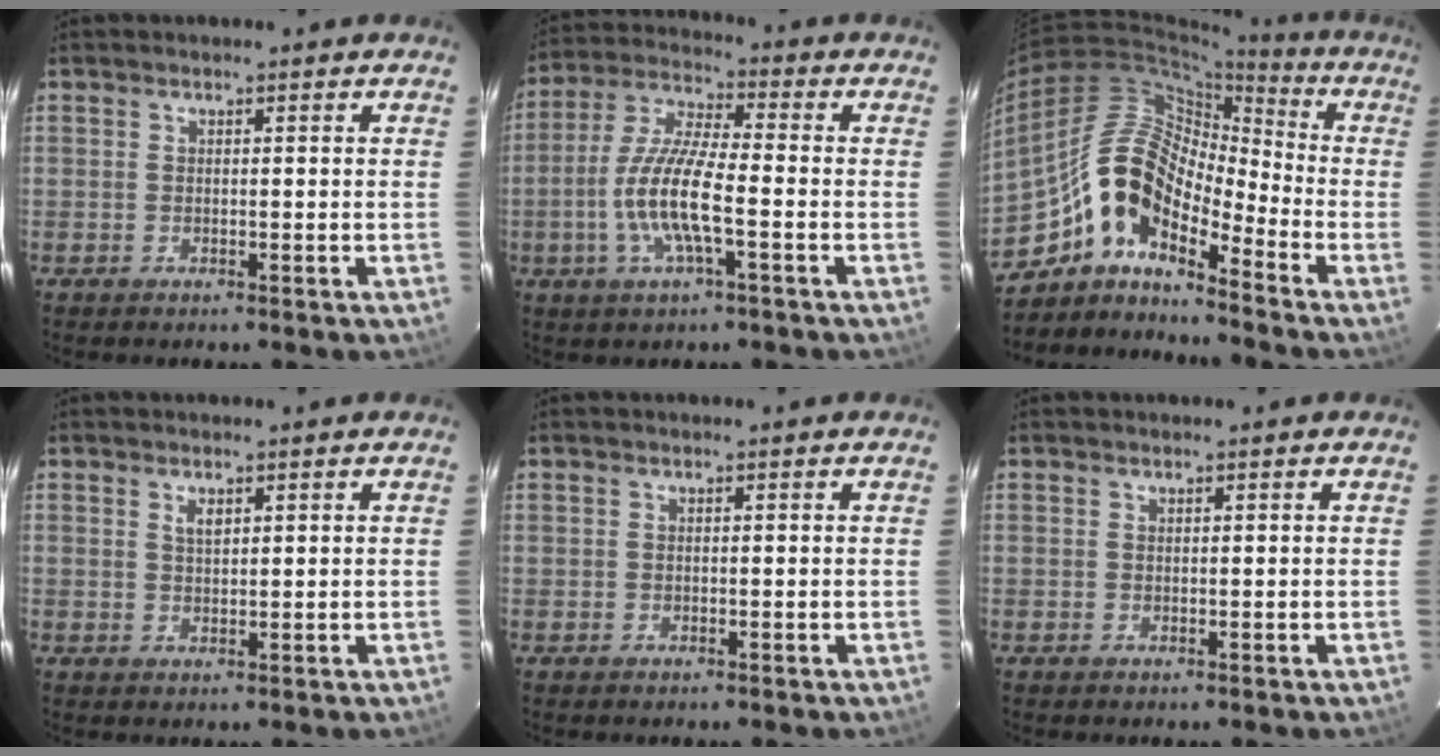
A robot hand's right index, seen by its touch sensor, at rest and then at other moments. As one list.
[{"total": 11.8, "force": [-3.2, 2.3, 11.1], "torque": [-0.234, -0.002, -0.066]}, {"total": 12.4, "force": [-8.1, 4.9, 7.9], "torque": [-0.135, 0.021, -0.173]}, {"total": 1.9, "force": [1.0, 0.9, 1.4], "torque": [-0.023, 0.001, 0.018]}, {"total": 0.0}, {"total": 0.0}]